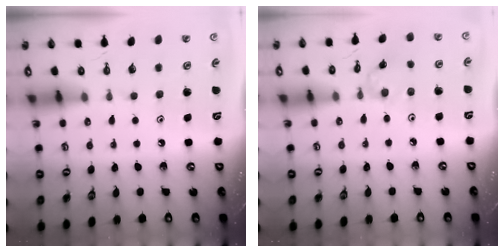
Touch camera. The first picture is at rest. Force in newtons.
{"total": 0.9, "press": 0.8, "slide": 0.2}